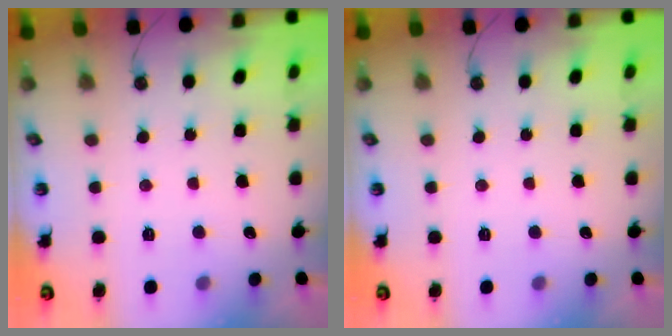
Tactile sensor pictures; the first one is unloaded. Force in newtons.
{"total": 0.0}